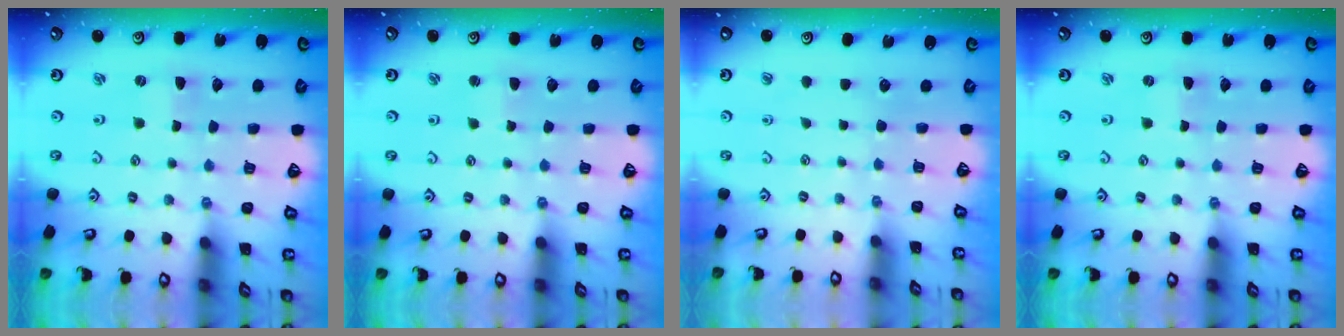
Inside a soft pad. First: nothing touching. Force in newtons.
{"total": 1.2, "press": 1.1, "slide": 0.1}
{"total": 0.0}
{"total": 0.0}